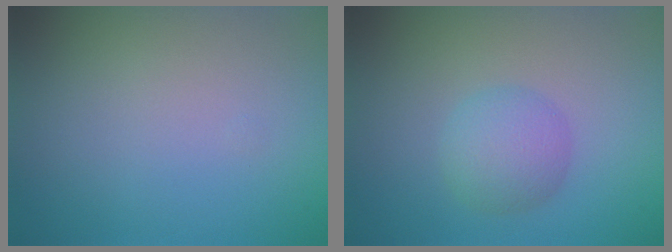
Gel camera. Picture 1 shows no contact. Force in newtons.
{"total": 2.9, "press": 2.9, "slide": 0.0}